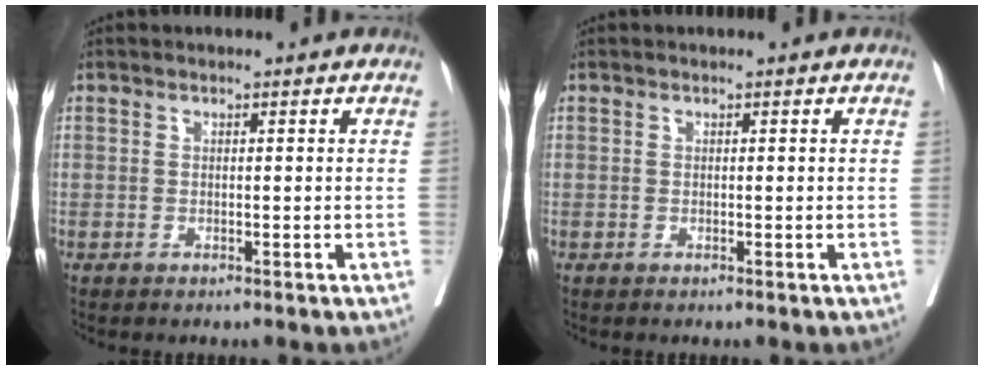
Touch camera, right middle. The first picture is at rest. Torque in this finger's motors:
{"motor_torque": [0.00, 0.00, 0.00, 0.00]}